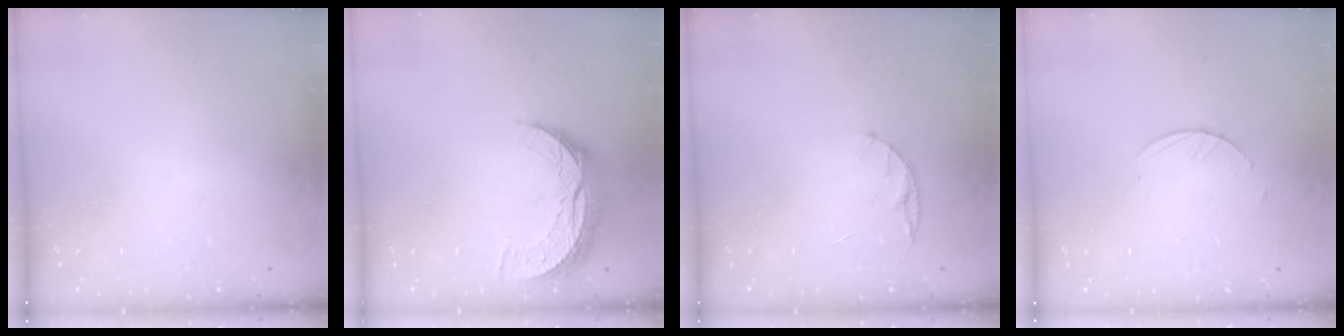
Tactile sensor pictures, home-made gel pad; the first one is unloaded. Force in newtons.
{"total": 8.9, "press": 8.9, "slide": 0.6}
{"total": 5.1, "press": 5.1, "slide": 0.6}
{"total": 2.1, "press": 2.1, "slide": 0.2}